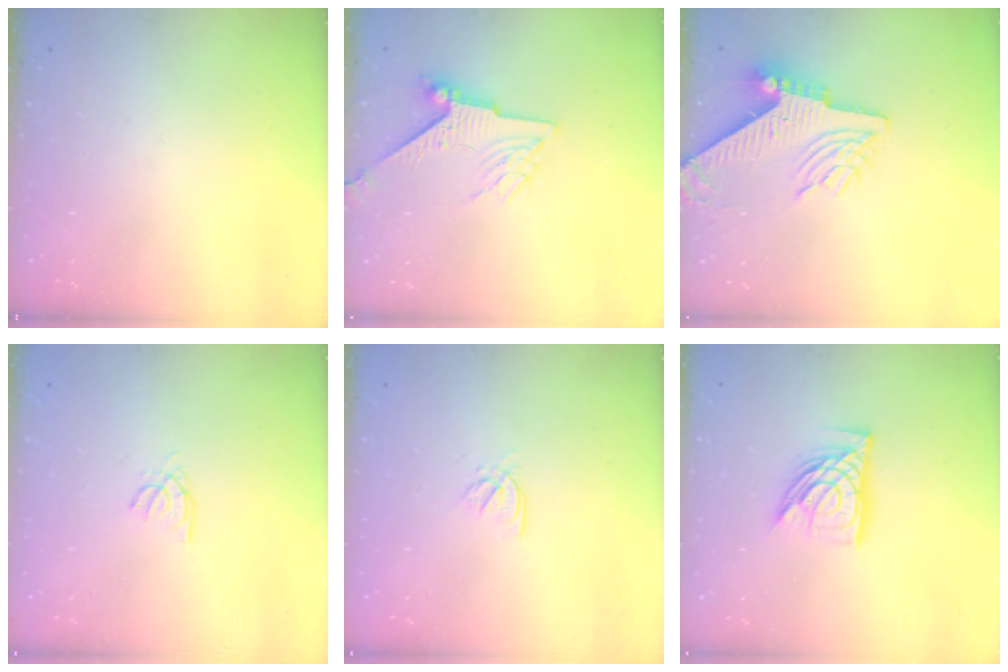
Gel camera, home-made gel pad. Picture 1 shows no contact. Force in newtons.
{"total": 7.0, "press": 6.9, "slide": 1.0}
{"total": 9.5, "press": 9.4, "slide": 1.3}
{"total": 2.6, "press": 2.6, "slide": 0.4}
{"total": 2.2, "press": 2.2, "slide": 0.4}
{"total": 12.1, "press": 12.0, "slide": 1.4}